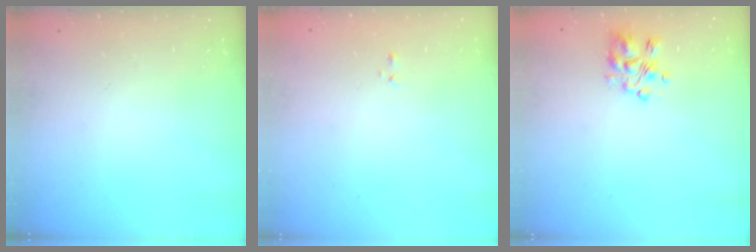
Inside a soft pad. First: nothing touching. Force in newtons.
{"total": 0.8, "press": 0.6, "slide": 0.5}
{"total": 5.5, "press": 5.4, "slide": 0.9}